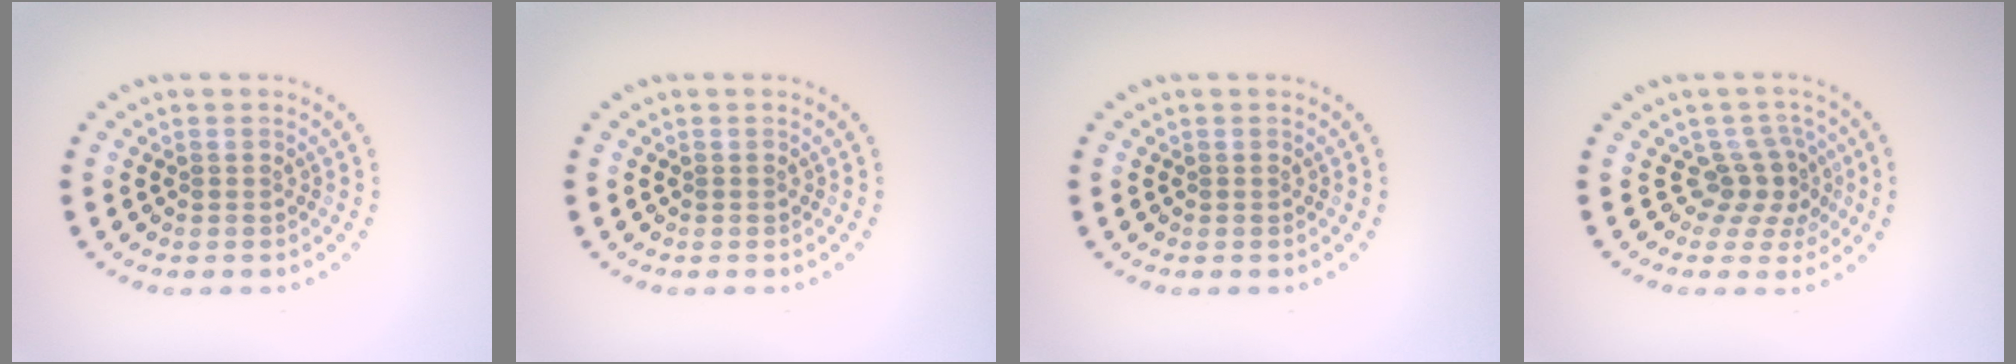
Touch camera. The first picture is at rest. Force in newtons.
{"total": 0.0}
{"total": 0.0}
{"total": 2.9, "press": 1.9, "slide": 2.2}